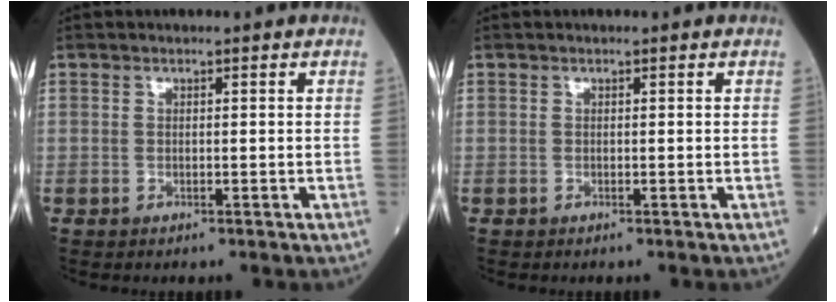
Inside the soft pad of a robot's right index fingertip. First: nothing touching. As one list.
[{"total": 0.0}]